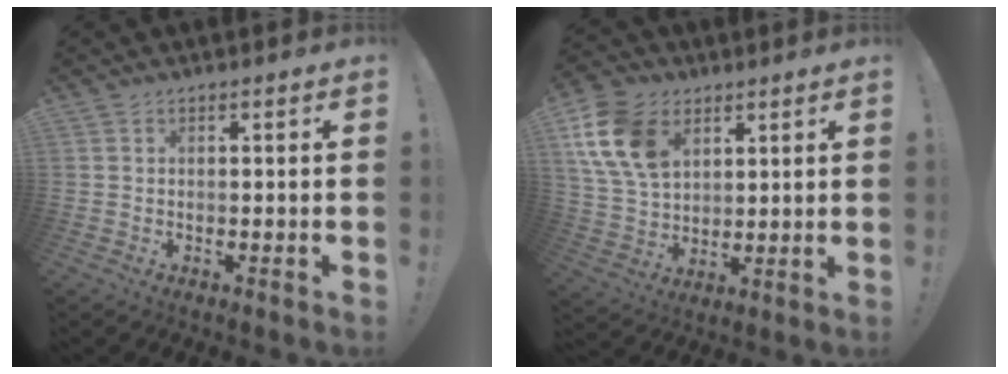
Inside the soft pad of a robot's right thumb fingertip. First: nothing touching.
{"total": 16.9, "force": [7.1, 11.9, 9.6], "torque": [-0.186, -0.019, 0.141]}